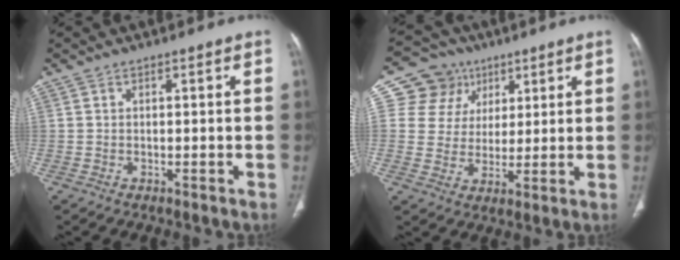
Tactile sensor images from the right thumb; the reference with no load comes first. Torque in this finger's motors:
{"motor_torque": [-0.50, 0.70, 0.16, -0.39, -0.03]}